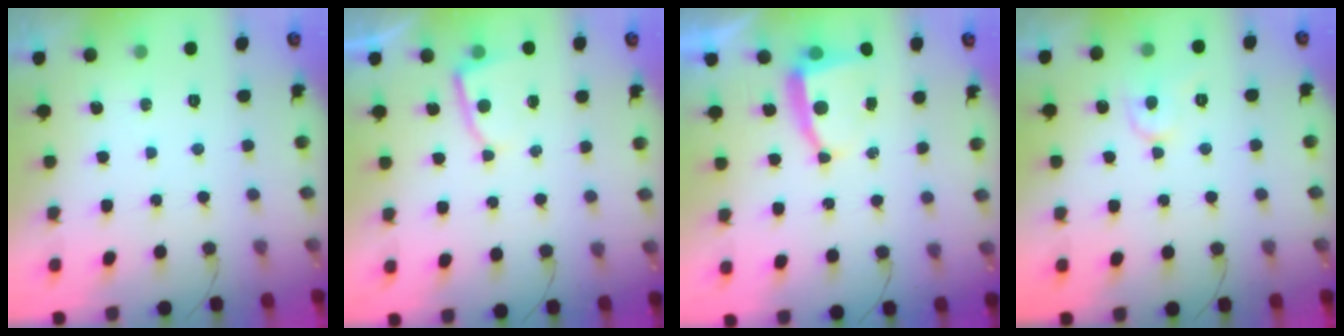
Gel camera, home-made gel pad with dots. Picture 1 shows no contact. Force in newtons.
{"total": 5.3, "press": 5.3, "slide": 0.6}
{"total": 6.0, "press": 5.9, "slide": 0.6}
{"total": 6.6, "press": 6.5, "slide": 0.7}